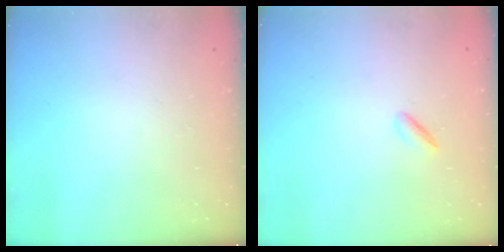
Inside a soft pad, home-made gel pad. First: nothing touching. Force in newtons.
{"total": 2.0, "press": 1.9, "slide": 0.7}